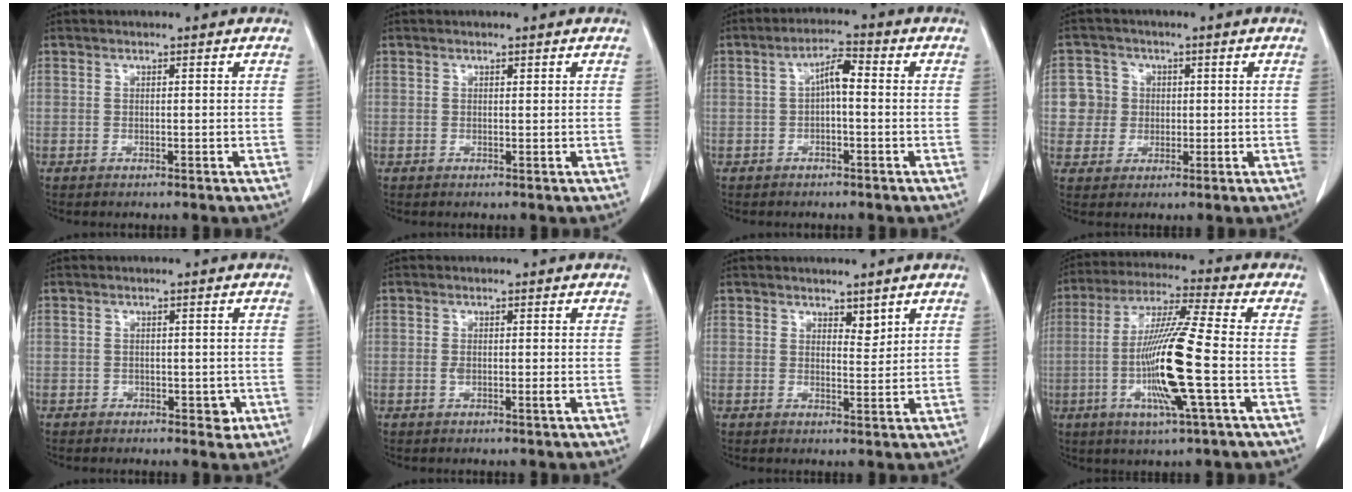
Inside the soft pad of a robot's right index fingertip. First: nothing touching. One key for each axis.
{"total": 0.0}
{"total": 4.1, "fx": 0.1, "fy": 1.1, "fz": 3.9, "tx": -0.069, "ty": 0.017, "tz": -0.001}
{"total": 5.1, "fx": 0.5, "fy": 5.1, "fz": 0.3, "tx": 0.003, "ty": 0.016, "tz": 0.012}
{"total": 2.5, "fx": -1.0, "fy": 1.8, "fz": 1.5, "tx": -0.012, "ty": 0.004, "tz": -0.007}
{"total": 1.5, "fx": -0.3, "fy": 0.2, "fz": 1.5, "tx": -0.029, "ty": -0.003, "tz": -0.005}
{"total": 2.2, "fx": 1.6, "fy": 0.9, "fz": 1.1, "tx": -0.015, "ty": -0.008, "tz": 0.030}
{"total": 14.7, "fx": -3.0, "fy": -0.3, "fz": 14.4, "tx": -0.287, "ty": -0.011, "tz": -0.066}